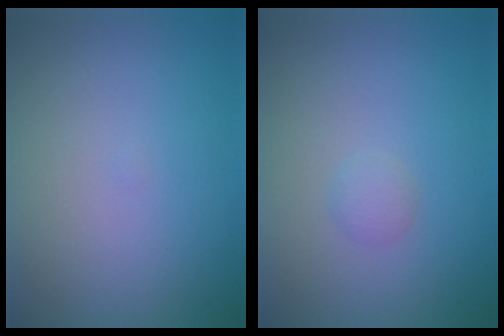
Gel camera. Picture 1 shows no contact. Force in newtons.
{"total": 0.9, "press": 0.9, "slide": 0.0}